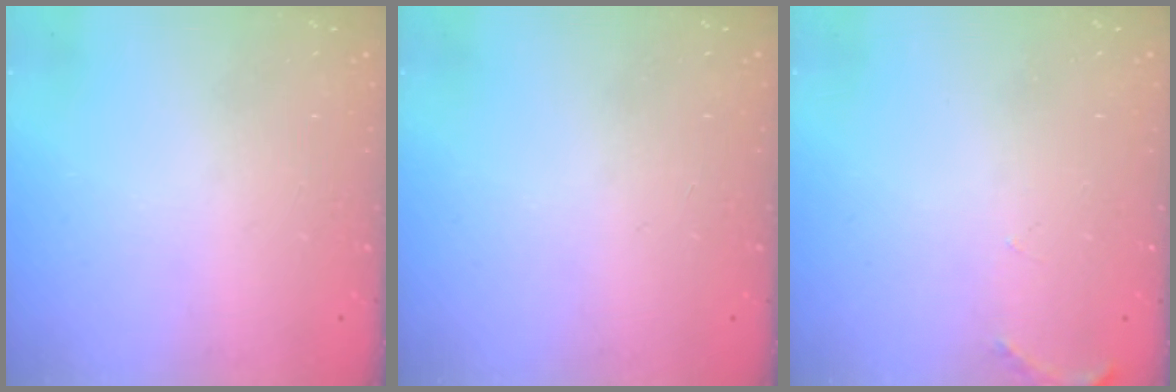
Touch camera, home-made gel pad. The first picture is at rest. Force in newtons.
{"total": 1.0, "press": 0.0, "slide": 1.0}
{"total": 5.6, "press": 5.4, "slide": 1.3}